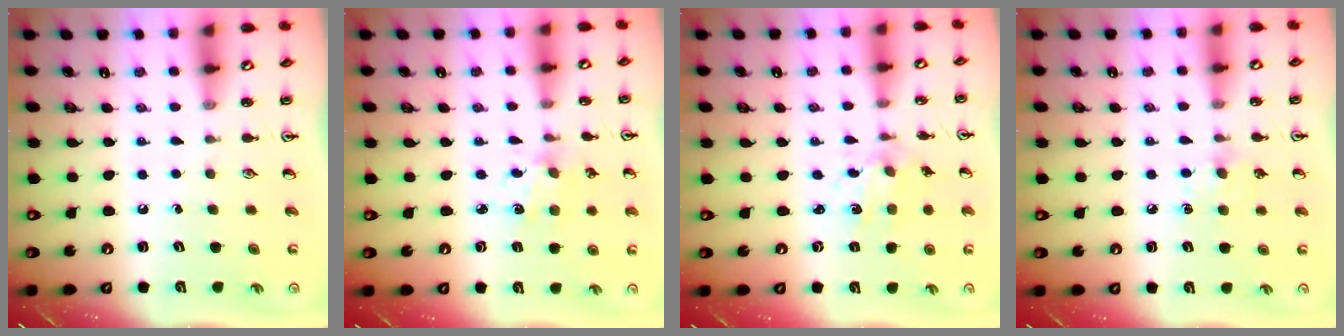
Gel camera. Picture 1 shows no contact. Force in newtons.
{"total": 2.9, "press": 2.8, "slide": 0.3}
{"total": 2.9, "press": 2.8, "slide": 0.9}
{"total": 6.2, "press": 6.1, "slide": 0.9}